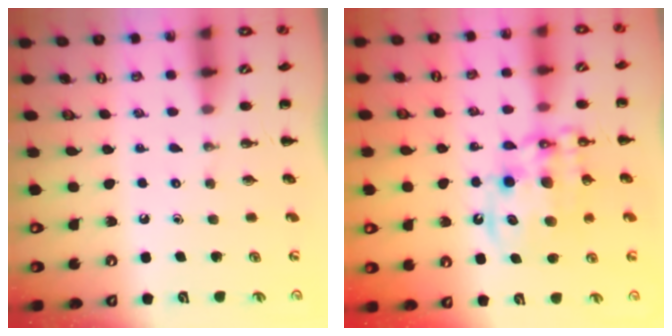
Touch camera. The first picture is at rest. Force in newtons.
{"total": 13.9, "press": 13.5, "slide": 3.1}